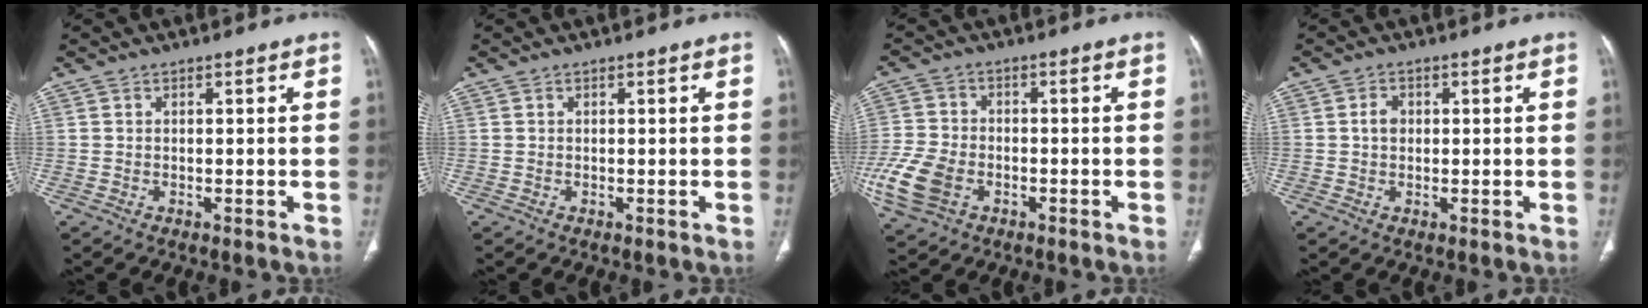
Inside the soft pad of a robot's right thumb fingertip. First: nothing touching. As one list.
[{"total": 0.0}, {"total": 10.8, "force": [-3.9, 7.4, 6.9], "torque": [-0.159, 0.004, -0.075]}, {"total": 2.3, "force": [0.3, 1.8, 1.5], "torque": [-0.021, 0.006, 0.003]}]